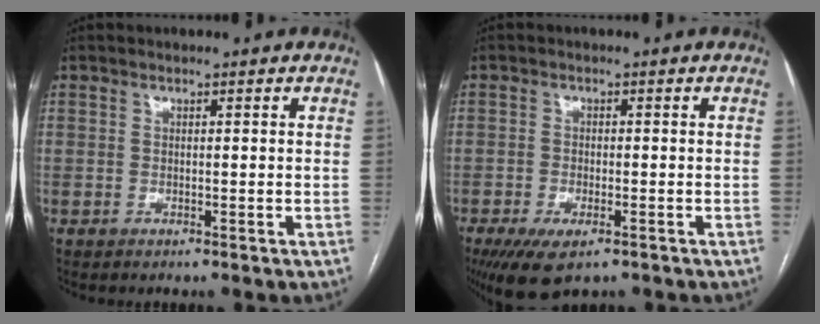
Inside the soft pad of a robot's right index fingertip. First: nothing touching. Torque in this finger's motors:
{"motor_torque": [0.81, -0.92, 0.35, 0.05]}